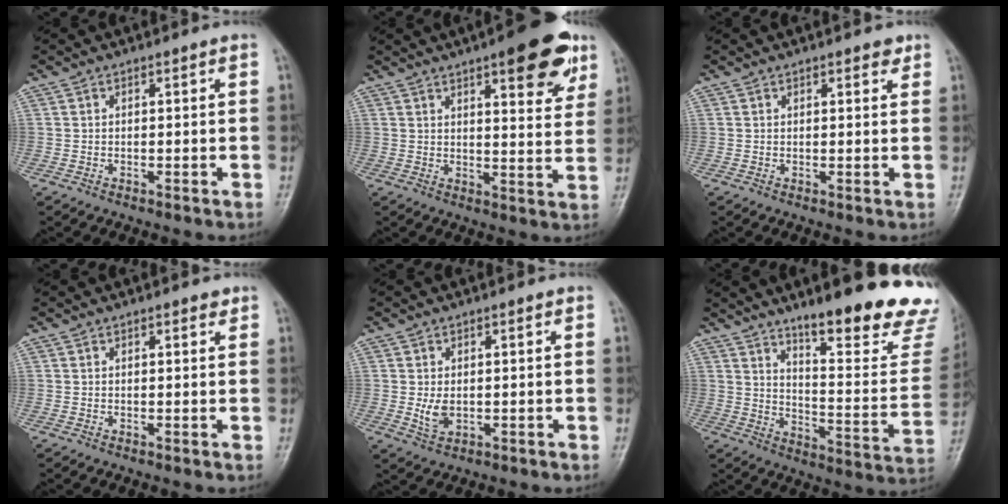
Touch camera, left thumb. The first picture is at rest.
{"total": 13.5, "force": [7.6, 4.3, 10.2], "torque": [-0.097, -0.031, 0.096]}
{"total": 1.8, "force": [1.2, 0.8, 1.0], "torque": [-0.003, -0.005, 0.012]}
{"total": 1.3, "force": [0.9, 0.6, 0.7], "torque": [-0.005, -0.003, 0.009]}
{"total": 3.3, "force": [0.1, 2.2, 2.5], "torque": [-0.042, -0.009, 0.007]}
{"total": 24.1, "force": [17.5, 5.3, 15.6], "torque": [-0.173, -0.106, 0.242]}